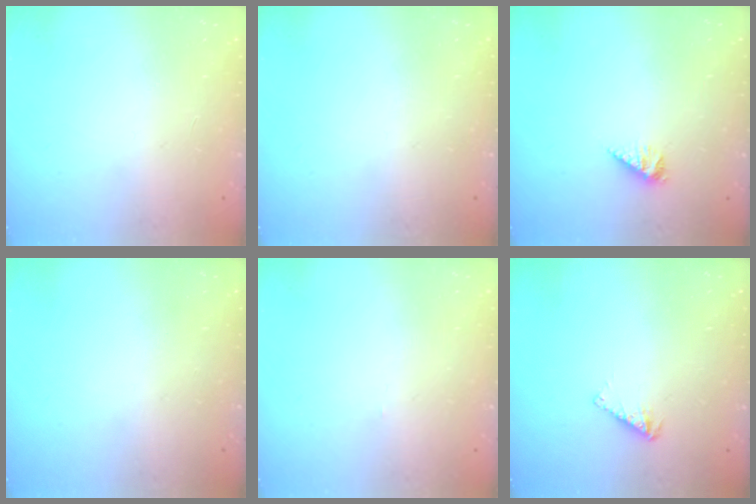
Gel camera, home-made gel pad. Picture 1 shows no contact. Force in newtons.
{"total": 0.0}
{"total": 2.8, "press": 2.8, "slide": 0.5}
{"total": 0.0}
{"total": 0.0}
{"total": 3.7, "press": 3.7, "slide": 0.1}